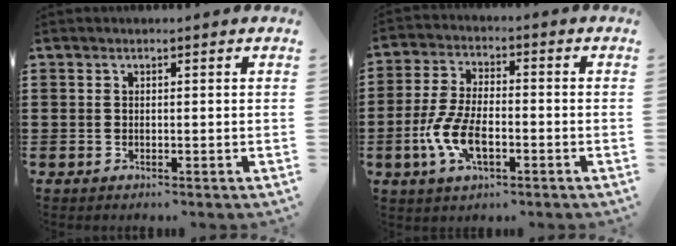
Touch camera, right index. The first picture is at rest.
{"total": 7.8, "force": [-2.6, 3.5, 6.5], "torque": [-0.157, -0.010, -0.055]}